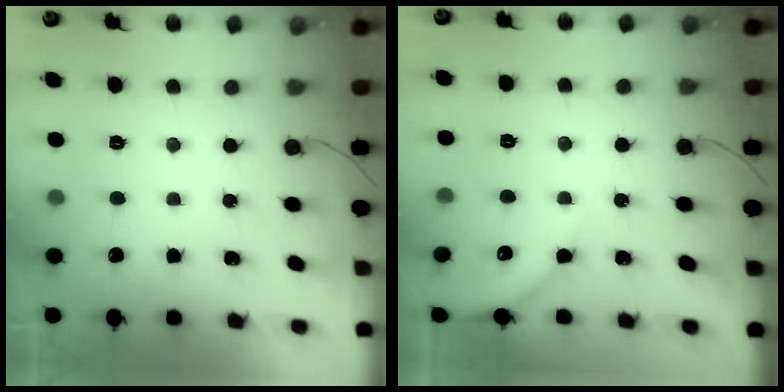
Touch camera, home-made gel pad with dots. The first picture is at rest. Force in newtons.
{"total": 6.7, "press": 6.7, "slide": 0.8}